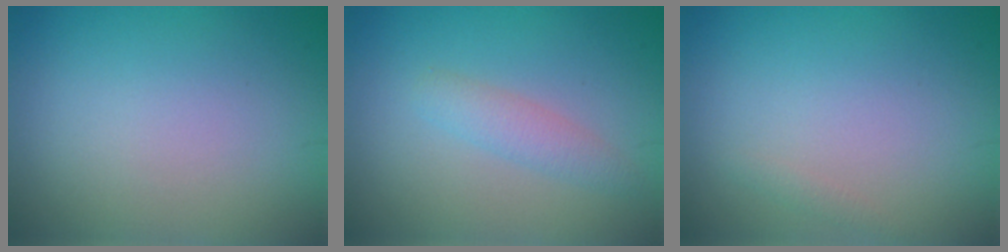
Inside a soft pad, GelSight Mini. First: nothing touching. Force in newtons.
{"total": 1.9, "press": 1.9, "slide": 0.1}
{"total": 0.6, "press": 0.6, "slide": 0.0}